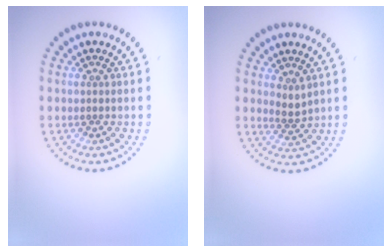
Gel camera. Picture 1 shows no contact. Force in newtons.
{"total": 1.3, "press": 1.0, "slide": 0.9}